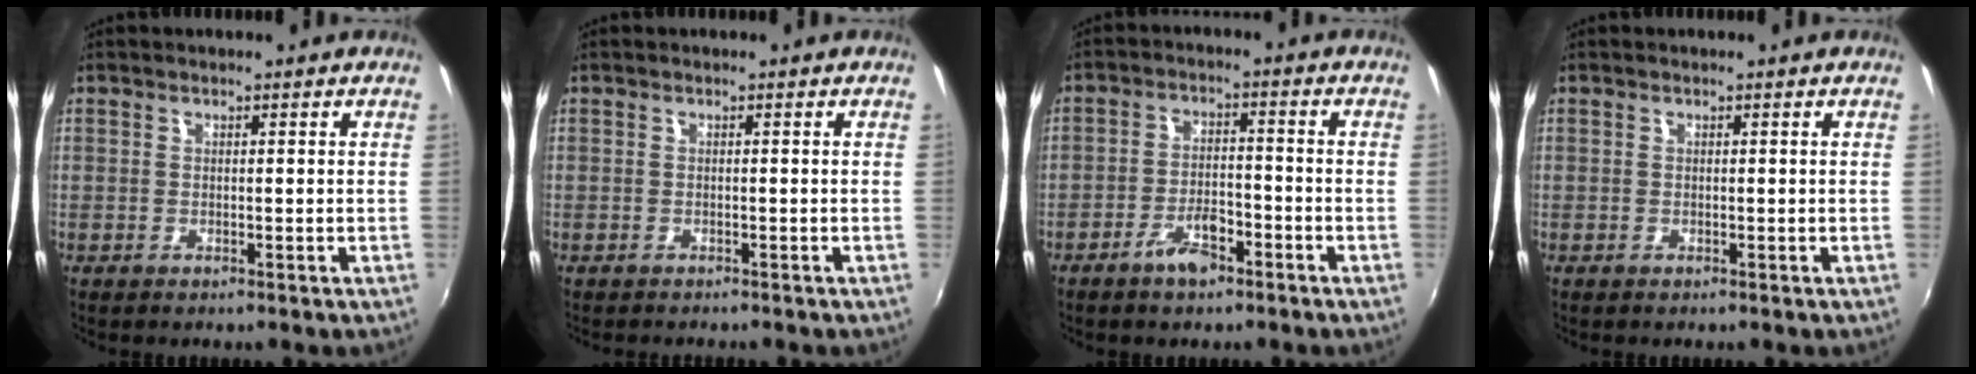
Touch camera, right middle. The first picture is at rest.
{"total": 1.0, "force": [-1.0, 0.3, 0.1], "torque": [-0.006, -0.006, -0.015]}
{"total": 5.7, "force": [-3.9, 2.2, 3.5], "torque": [-0.076, 0.002, -0.066]}
{"total": 0.0}